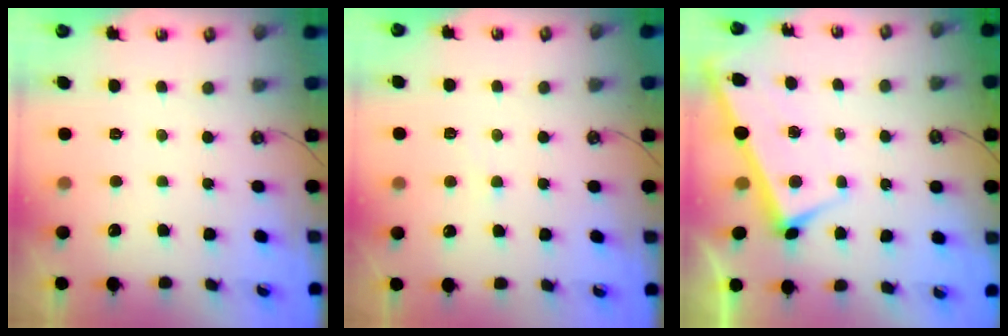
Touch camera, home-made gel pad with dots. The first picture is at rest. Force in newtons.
{"total": 2.9, "press": 2.9, "slide": 0.4}
{"total": 3.1, "press": 3.1, "slide": 0.0}